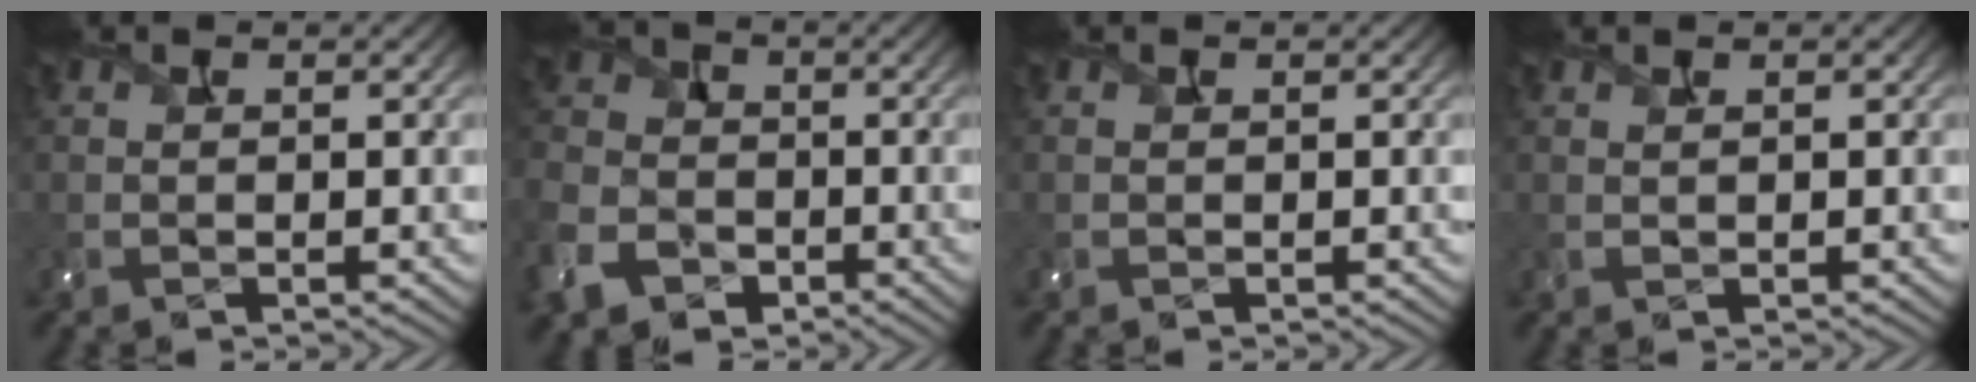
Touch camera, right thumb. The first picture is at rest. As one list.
[{"total": 8.9, "force": [-4.3, 6.6, 4.1], "torque": [-0.132, -0.026, -0.100]}, {"total": 0.0}, {"total": 0.6, "force": [0.4, 0.0, 0.4], "torque": [-0.011, 0.004, 0.008]}]